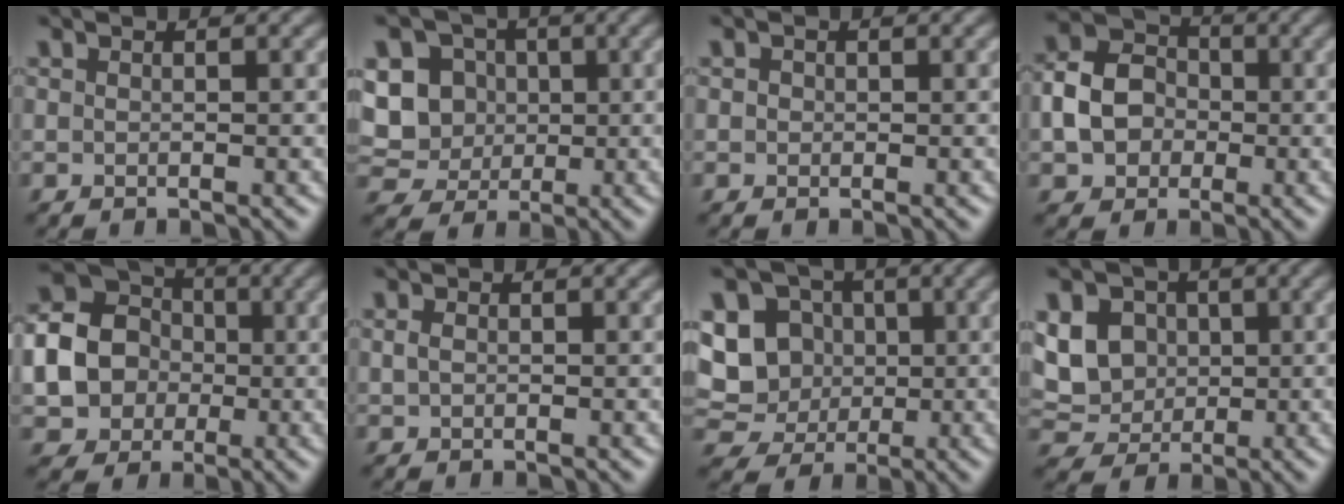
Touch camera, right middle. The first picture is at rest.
{"total": 10.5, "force": [1.8, 9.6, 4.1], "torque": [-0.111, 0.025, 0.030]}
{"total": 0.5, "force": [0.1, 0.5, 0.1], "torque": [0.000, -0.002, -0.001]}
{"total": 5.6, "force": [-0.8, 4.7, 2.9], "torque": [-0.058, 0.011, -0.025]}
{"total": 11.3, "force": [-0.5, 10.1, 5.1], "torque": [-0.129, 0.013, -0.035]}
{"total": 0.8, "force": [0.1, 0.6, 0.5], "torque": [-0.013, 0.001, 0.001]}
{"total": 11.5, "force": [2.0, 10.4, 4.4], "torque": [-0.121, 0.032, 0.029]}
{"total": 7.9, "force": [1.6, 6.6, 4.1], "torque": [-0.090, 0.025, 0.018]}